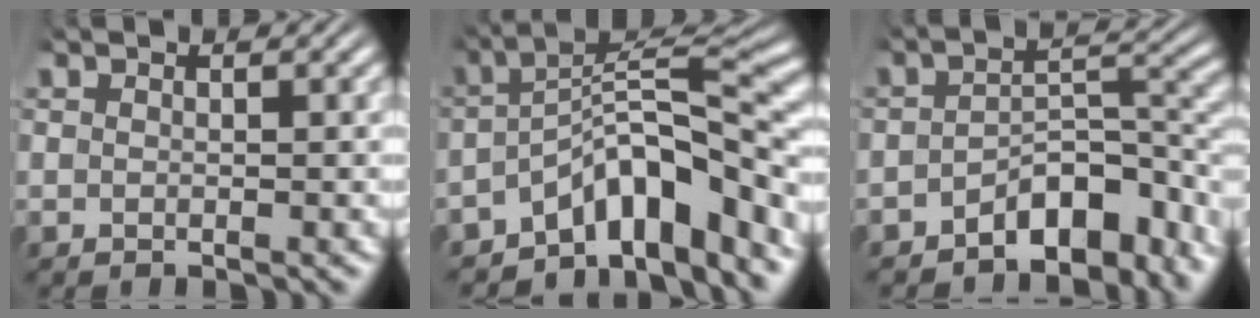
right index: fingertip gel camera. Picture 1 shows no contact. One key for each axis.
{"total": 7.9, "fx": -3.2, "fy": 3.2, "fz": 6.5, "tx": -0.105, "ty": -0.018, "tz": -0.040}
{"total": 6.1, "fx": -4.0, "fy": 2.0, "fz": 4.2, "tx": -0.048, "ty": -0.012, "tz": -0.059}